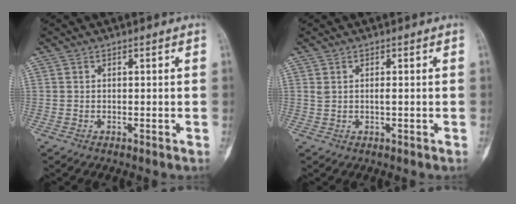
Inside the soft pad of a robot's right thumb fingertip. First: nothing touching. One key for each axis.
{"total": 1.4, "fx": 0.4, "fy": 0.5, "fz": 1.3, "tx": -0.031, "ty": 0.006, "tz": 0.013}